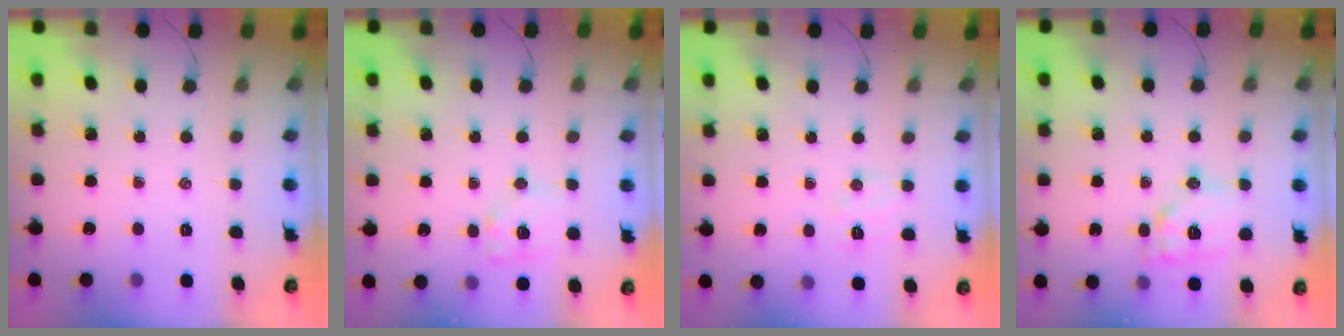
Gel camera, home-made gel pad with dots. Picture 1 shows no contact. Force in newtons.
{"total": 9.8, "press": 9.7, "slide": 1.3}
{"total": 5.0, "press": 4.9, "slide": 1.0}
{"total": 11.3, "press": 11.3, "slide": 1.1}